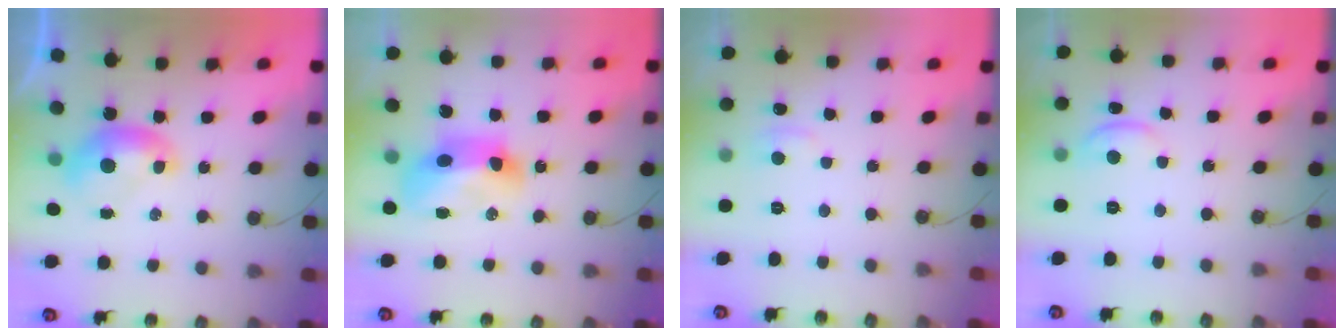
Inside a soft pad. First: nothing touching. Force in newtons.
{"total": 9.7, "press": 9.6, "slide": 1.1}
{"total": 1.0, "press": 0.5, "slide": 0.8}
{"total": 1.4, "press": 1.3, "slide": 0.4}